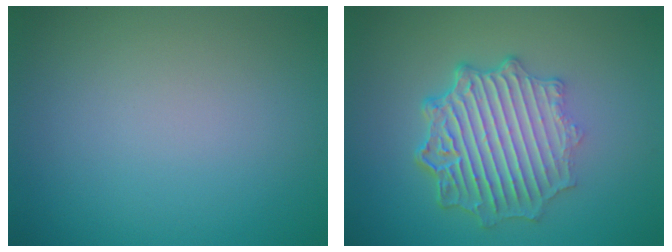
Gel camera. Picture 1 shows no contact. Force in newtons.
{"total": 7.0, "press": 5.3, "slide": 4.5}